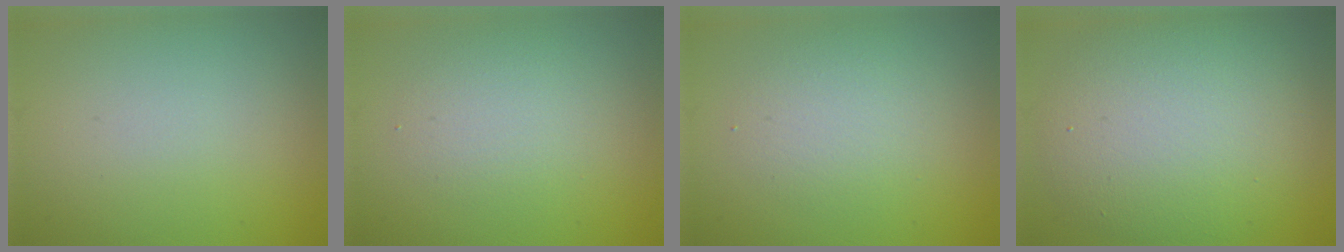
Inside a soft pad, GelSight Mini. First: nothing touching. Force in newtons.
{"total": 2.3, "press": 2.3, "slide": 0.1}
{"total": 2.8, "press": 2.8, "slide": 0.1}
{"total": 8.8, "press": 8.8, "slide": 0.8}